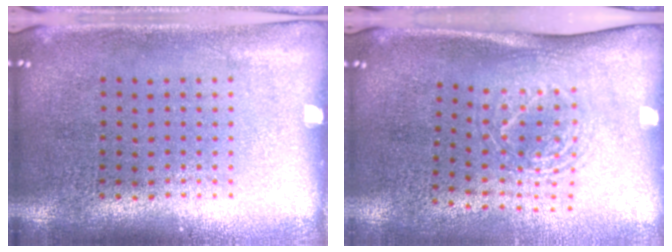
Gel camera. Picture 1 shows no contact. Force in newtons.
{"total": 1.8, "press": 1.3, "slide": 1.2}